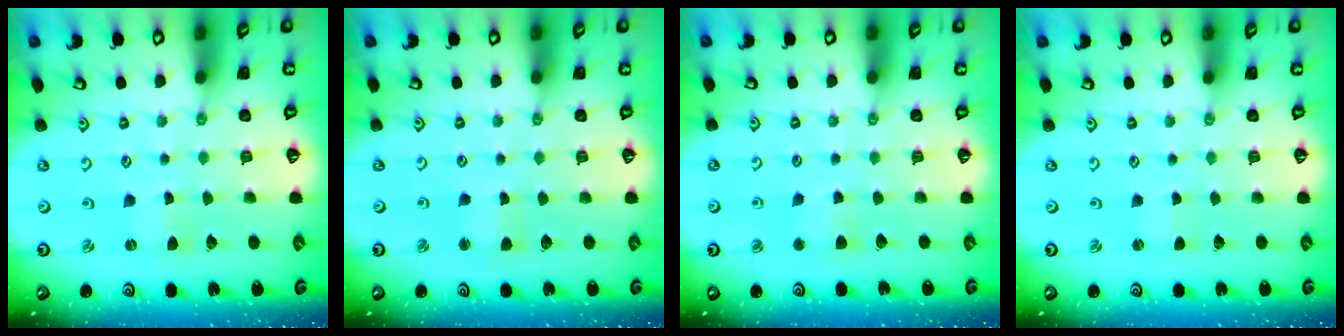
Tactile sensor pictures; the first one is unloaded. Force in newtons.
{"total": 1.9, "press": 1.9, "slide": 0.2}
{"total": 4.5, "press": 4.5, "slide": 0.6}
{"total": 0.6, "press": 0.6, "slide": 0.0}